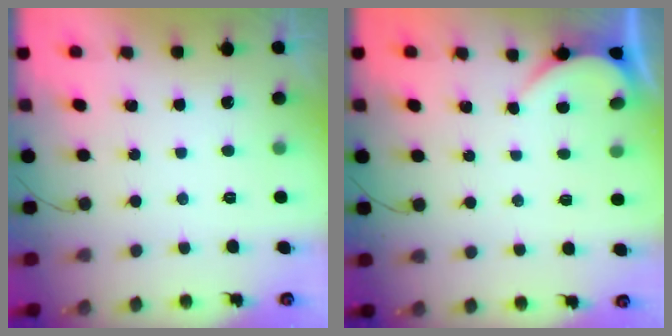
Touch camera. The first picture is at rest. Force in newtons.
{"total": 2.3, "press": 2.3, "slide": 0.2}